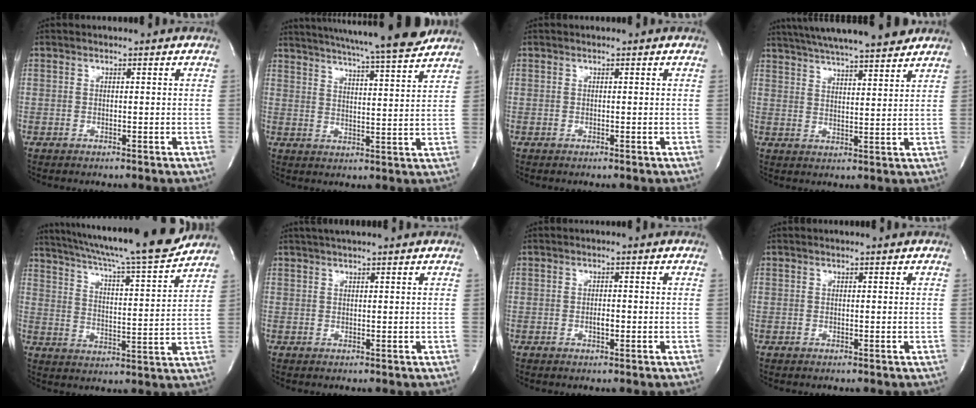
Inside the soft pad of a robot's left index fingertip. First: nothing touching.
{"total": 18.8, "force": [16.8, 0.0, 8.5], "torque": [-0.140, -0.013, 0.230]}
{"total": 0.0}
{"total": 14.8, "force": [12.8, 1.3, 7.4], "torque": [-0.128, 0.027, 0.186]}
{"total": 21.8, "force": [19.3, 0.5, 10.1], "torque": [-0.170, -0.021, 0.277]}
{"total": 5.1, "force": [4.3, 0.1, 2.7], "torque": [-0.042, 0.030, 0.066]}
{"total": 1.2, "force": [-0.3, 0.4, 1.1], "torque": [-0.021, 0.001, -0.005]}
{"total": 0.8, "force": [0.7, -0.1, 0.3], "torque": [-0.005, 0.002, 0.011]}